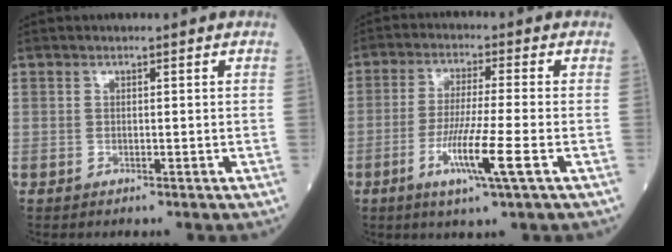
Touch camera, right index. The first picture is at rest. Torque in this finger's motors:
{"motor_torque": [1.22, -0.19, 0.46, 0.18]}